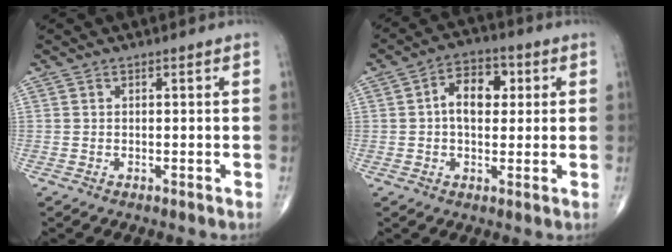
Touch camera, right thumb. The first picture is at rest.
{"total": 8.3, "force": [1.3, 5.3, 6.2], "torque": [-0.083, 0.015, 0.015]}